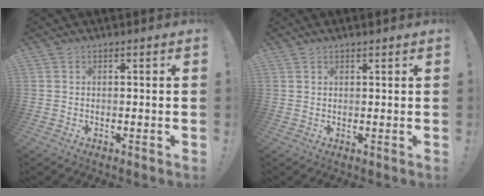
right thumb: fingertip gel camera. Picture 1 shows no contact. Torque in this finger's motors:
{"motor_torque": [0.11, 0.19, 0.11, 0.02, 0.15]}